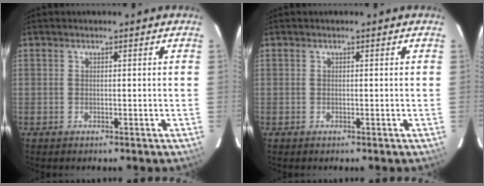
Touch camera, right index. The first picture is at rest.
{"total": 0.0}